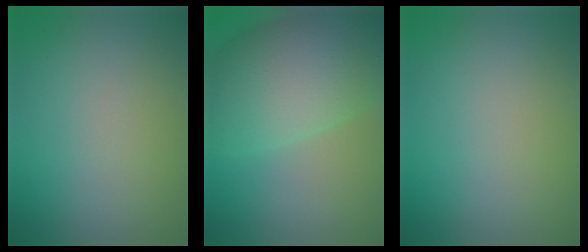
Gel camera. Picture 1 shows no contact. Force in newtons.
{"total": 9.9, "press": 9.9, "slide": 0.3}
{"total": 0.0}